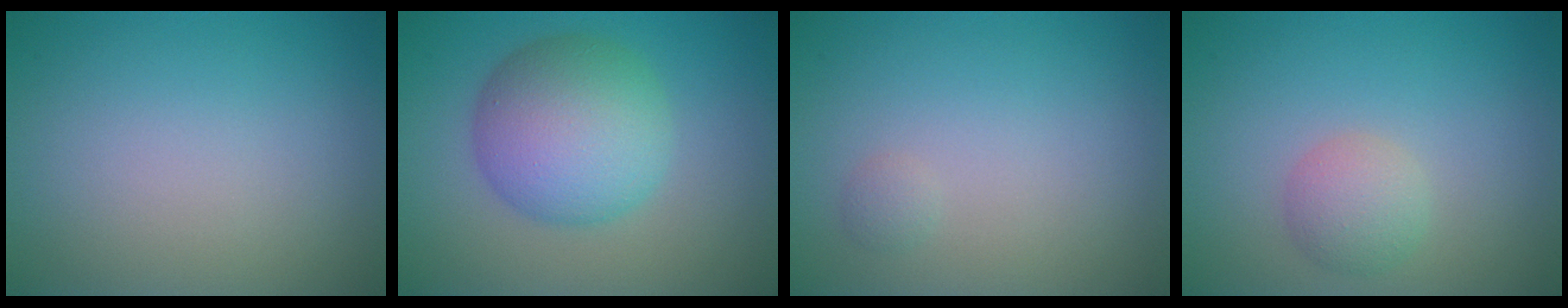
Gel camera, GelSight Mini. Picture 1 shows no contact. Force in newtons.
{"total": 7.5, "press": 7.5, "slide": 0.0}
{"total": 0.6, "press": 0.6, "slide": 0.0}
{"total": 2.3, "press": 2.3, "slide": 0.1}